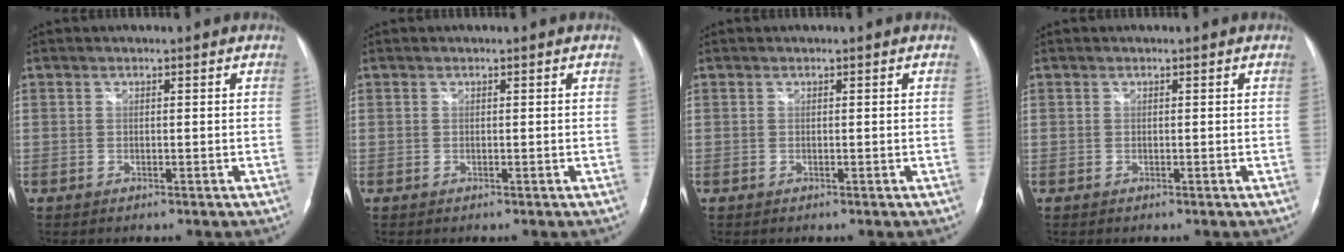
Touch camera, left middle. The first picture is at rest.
{"total": 0.0}
{"total": 0.0}
{"total": 0.0}